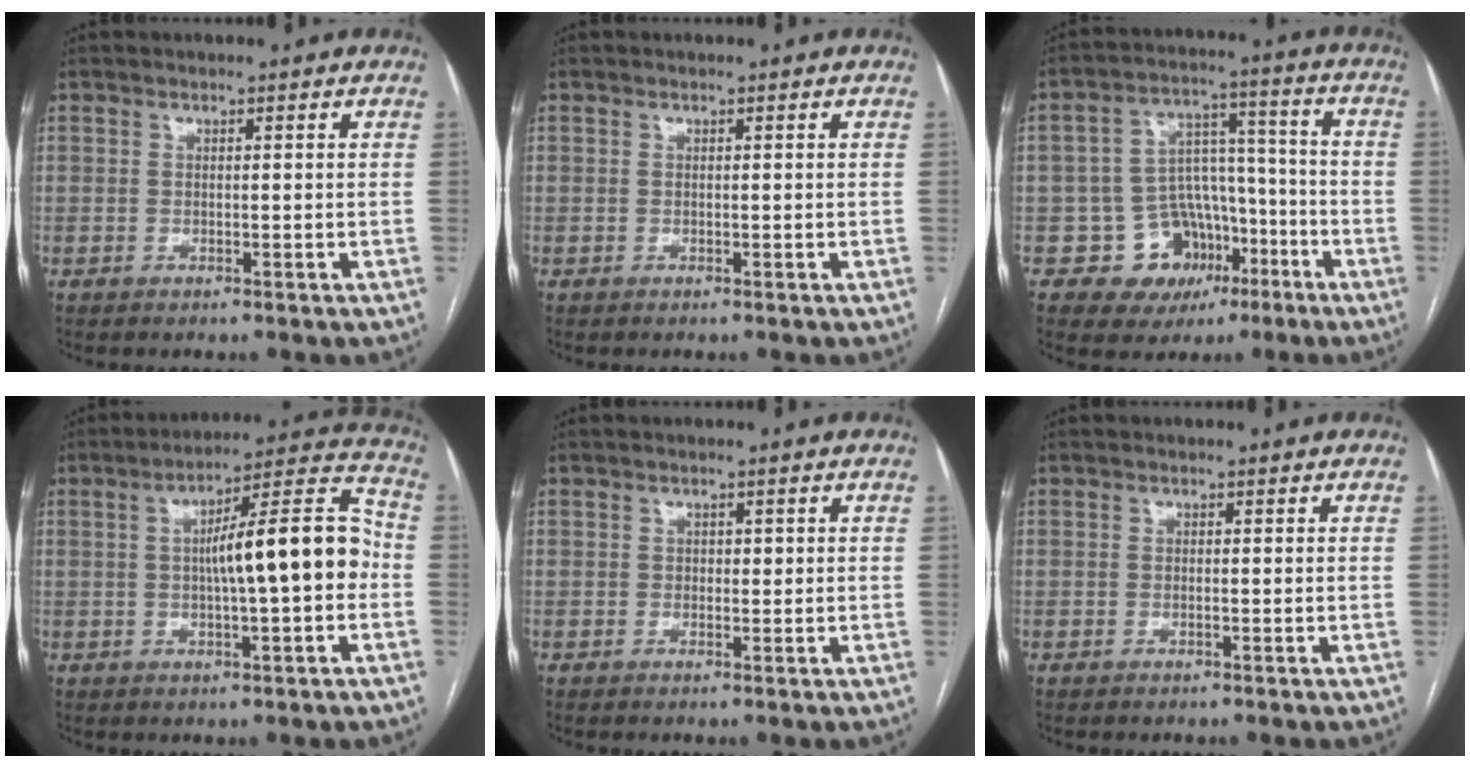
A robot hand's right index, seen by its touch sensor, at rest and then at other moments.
{"total": 0.0}
{"total": 10.6, "force": [-4.9, 8.8, 3.4], "torque": [-0.033, 0.045, -0.065]}
{"total": 13.7, "force": [-0.5, 1.9, 13.5], "torque": [-0.203, 0.035, -0.009]}
{"total": 1.0, "force": [0.2, 0.8, 0.7], "torque": [-0.004, 0.003, 0.002]}
{"total": 0.0}